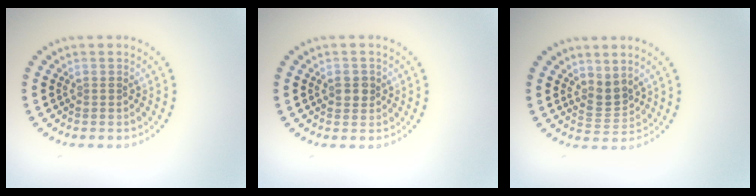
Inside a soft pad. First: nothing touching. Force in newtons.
{"total": 1.4, "press": 1.4, "slide": 0.2}
{"total": 2.3, "press": 1.7, "slide": 1.6}